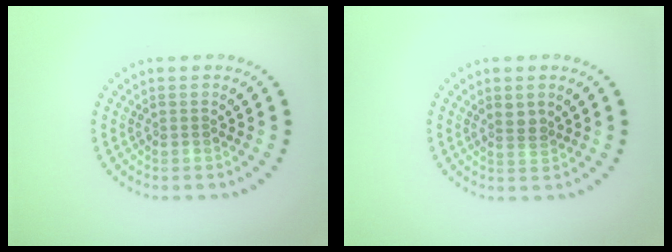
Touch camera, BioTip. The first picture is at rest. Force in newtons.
{"total": 1.7, "press": 1.4, "slide": 0.9}